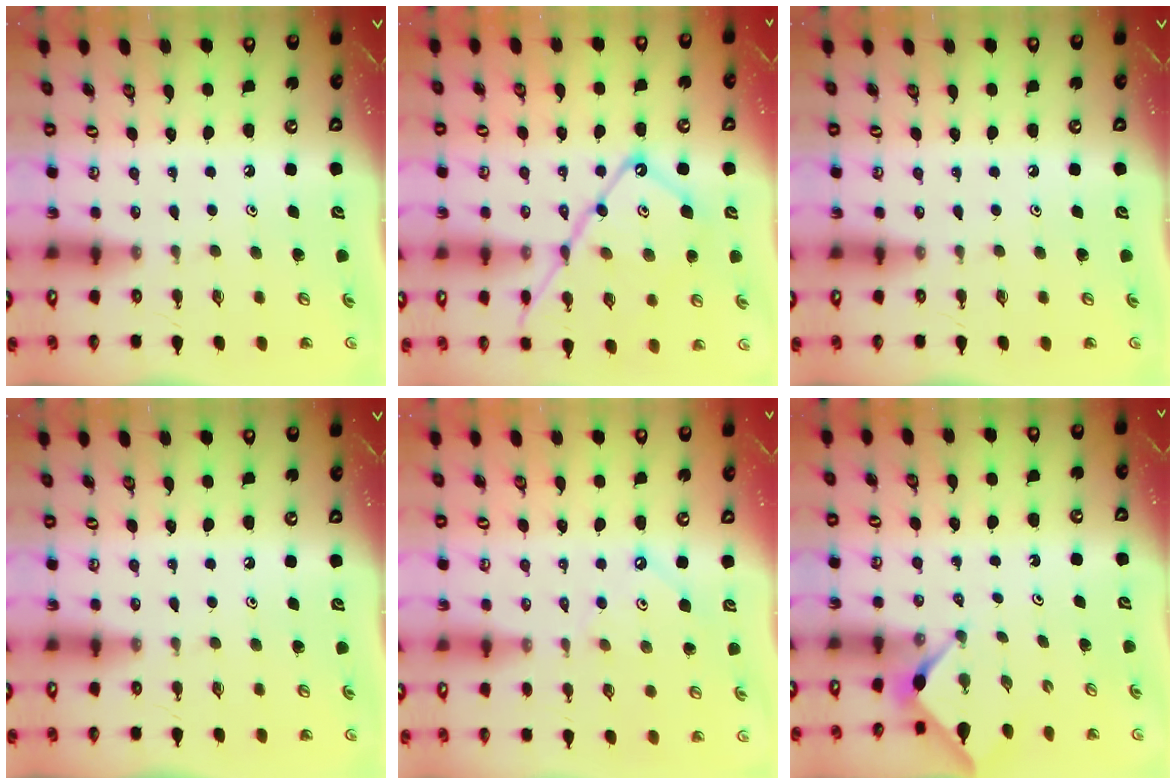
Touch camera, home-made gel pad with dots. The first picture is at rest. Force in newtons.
{"total": 16.5, "press": 16.4, "slide": 1.4}
{"total": 0.0}
{"total": 0.0}
{"total": 2.1, "press": 2.1, "slide": 0.3}
{"total": 2.9, "press": 2.9, "slide": 0.4}